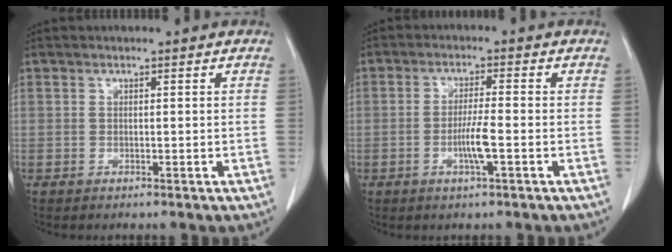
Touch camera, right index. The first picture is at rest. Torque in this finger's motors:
{"motor_torque": [1.02, 0.26, 0.52, 0.09]}